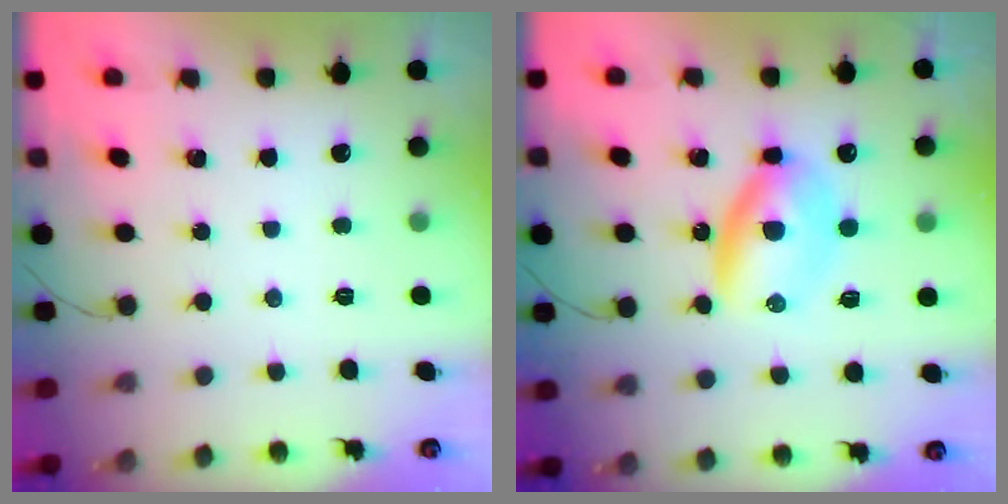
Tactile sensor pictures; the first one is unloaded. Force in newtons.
{"total": 6.5, "press": 6.5, "slide": 0.3}